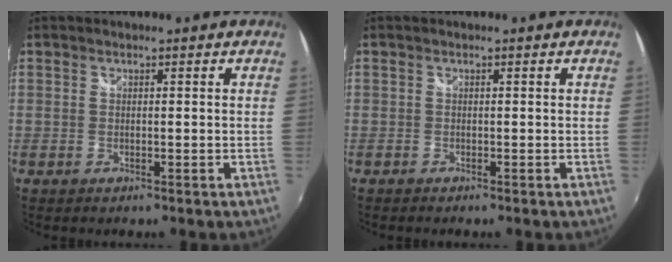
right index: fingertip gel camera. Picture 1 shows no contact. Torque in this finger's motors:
{"motor_torque": [0.09, 0.02, 0.04, 0.00]}